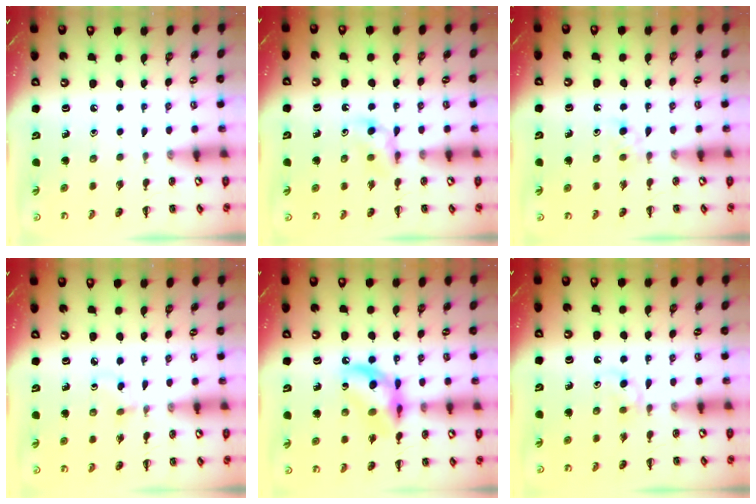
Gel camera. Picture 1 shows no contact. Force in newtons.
{"total": 3.8, "press": 3.4, "slide": 1.5}
{"total": 2.6, "press": 2.3, "slide": 1.2}
{"total": 2.7, "press": 2.4, "slide": 1.1}
{"total": 11.6, "press": 11.3, "slide": 2.6}
{"total": 4.5, "press": 4.1, "slide": 1.8}